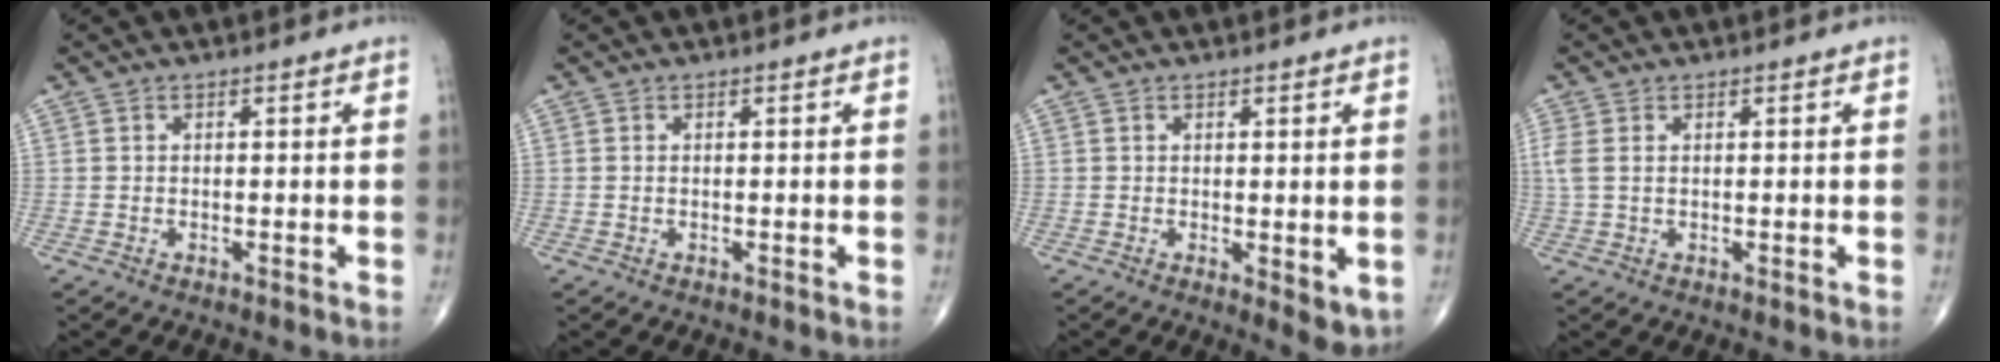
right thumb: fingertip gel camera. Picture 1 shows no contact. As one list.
[{"total": 0.0}, {"total": 4.2, "force": [-0.3, 1.8, 3.8], "torque": [-0.047, -0.014, 0.000]}, {"total": 2.8, "force": [0.7, 1.5, 2.2], "torque": [-0.074, 0.005, 0.019]}]